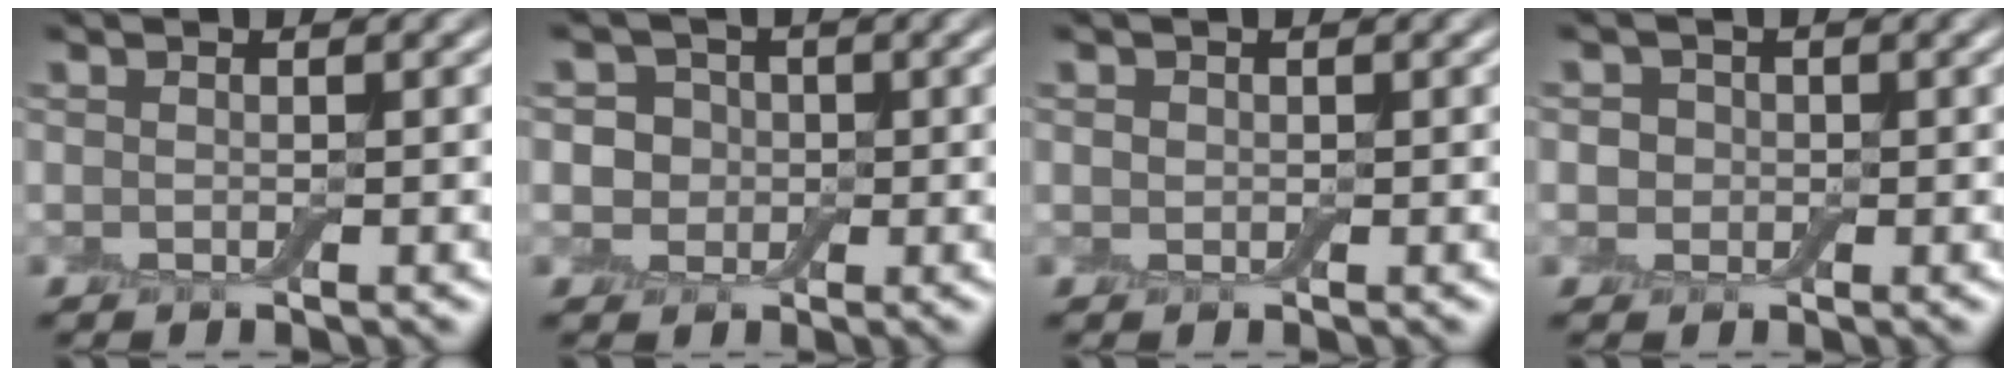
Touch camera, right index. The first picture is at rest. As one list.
[{"total": 3.8, "force": [0.4, 3.5, 1.5], "torque": [-0.002, 0.017, -0.013]}, {"total": 0.6, "force": [0.1, 0.6, 0.1], "torque": [0.000, 0.001, -0.001]}, {"total": 2.7, "force": [0.6, 2.4, 1.1], "torque": [-0.003, 0.015, -0.010]}]